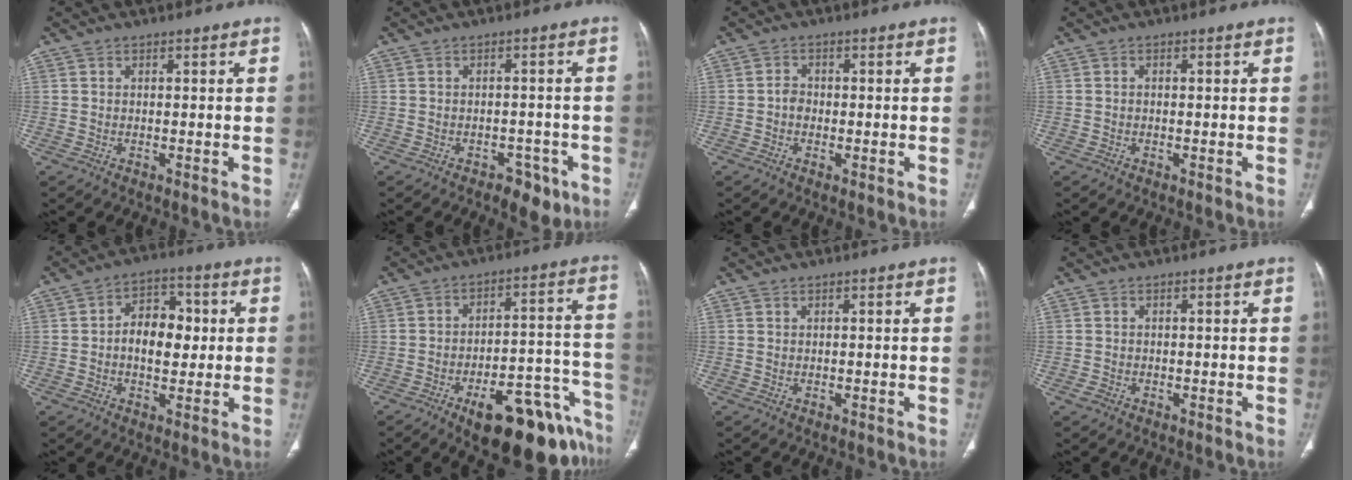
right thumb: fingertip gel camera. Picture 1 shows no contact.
{"total": 5.3, "force": [-3.1, 3.2, 2.8], "torque": [-0.016, 0.019, -0.039]}
{"total": 2.3, "force": [-0.5, 1.8, 1.4], "torque": [-0.016, 0.005, -0.017]}
{"total": 0.6, "force": [-0.1, 0.4, 0.4], "torque": [-0.005, 0.001, -0.006]}
{"total": 9.3, "force": [0.2, 6.3, 6.9], "torque": [-0.075, 0.020, -0.003]}
{"total": 20.9, "force": [-13.7, 7.7, 13.7], "torque": [-0.089, 0.103, -0.188]}
{"total": 0.0}
{"total": 1.1, "force": [-0.6, 0.8, 0.4], "torque": [-0.007, 0.001, -0.014]}